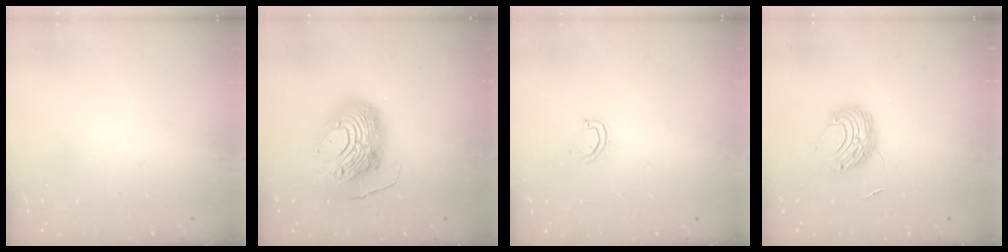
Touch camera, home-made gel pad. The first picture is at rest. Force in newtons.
{"total": 16.1, "press": 16.0, "slide": 1.4}
{"total": 4.3, "press": 4.3, "slide": 0.4}
{"total": 9.3, "press": 9.3, "slide": 0.5}